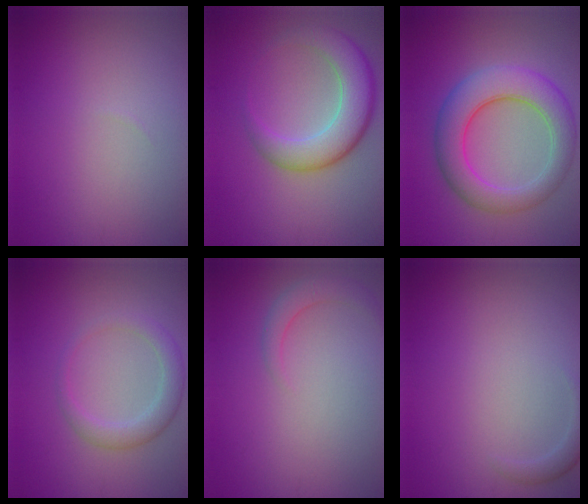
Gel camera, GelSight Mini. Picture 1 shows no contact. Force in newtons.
{"total": 6.0, "press": 6.0, "slide": 0.2}
{"total": 6.8, "press": 6.8, "slide": 0.4}
{"total": 2.6, "press": 2.6, "slide": 0.4}
{"total": 1.7, "press": 1.7, "slide": 0.3}
{"total": 1.2, "press": 1.2, "slide": 0.1}